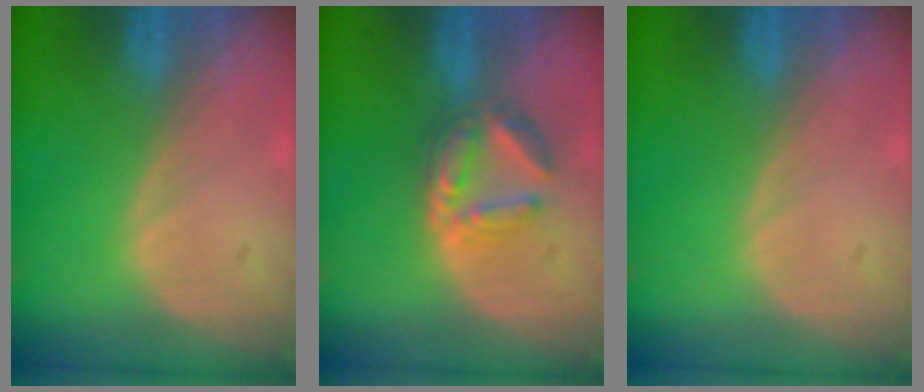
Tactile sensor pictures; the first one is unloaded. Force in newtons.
{"total": 5.8, "press": 5.5, "slide": 1.6}
{"total": 0.0}